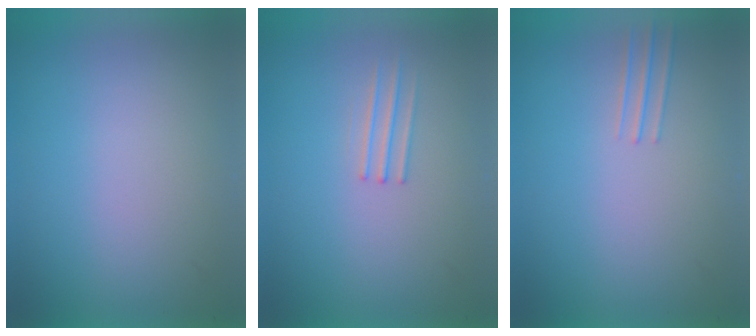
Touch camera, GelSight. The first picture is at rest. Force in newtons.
{"total": 1.2}
{"total": 1.1}